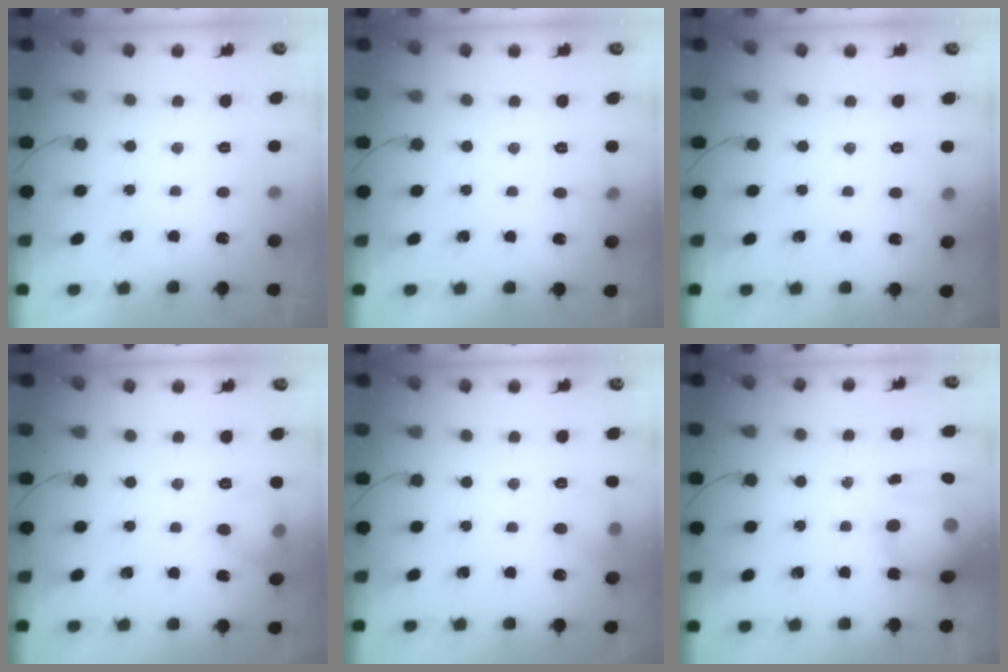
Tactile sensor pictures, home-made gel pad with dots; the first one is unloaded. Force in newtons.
{"total": 4.0, "press": 4.0, "slide": 0.5}
{"total": 3.5, "press": 3.4, "slide": 1.0}
{"total": 11.2, "press": 9.0, "slide": 6.7}
{"total": 7.7, "press": 7.6, "slide": 1.2}
{"total": 14.5, "press": 14.1, "slide": 3.3}